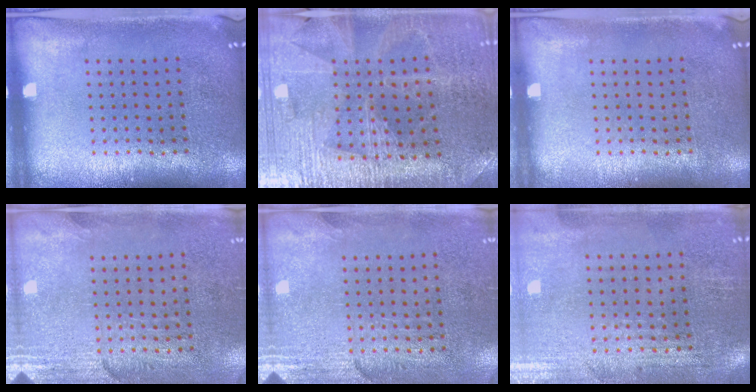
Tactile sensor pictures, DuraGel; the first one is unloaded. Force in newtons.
{"total": 3.0, "press": 2.9, "slide": 0.5}
{"total": 0.0}
{"total": 2.8, "press": 2.5, "slide": 1.4}
{"total": 2.8, "press": 2.5, "slide": 1.4}
{"total": 0.6, "press": 0.5, "slide": 0.4}